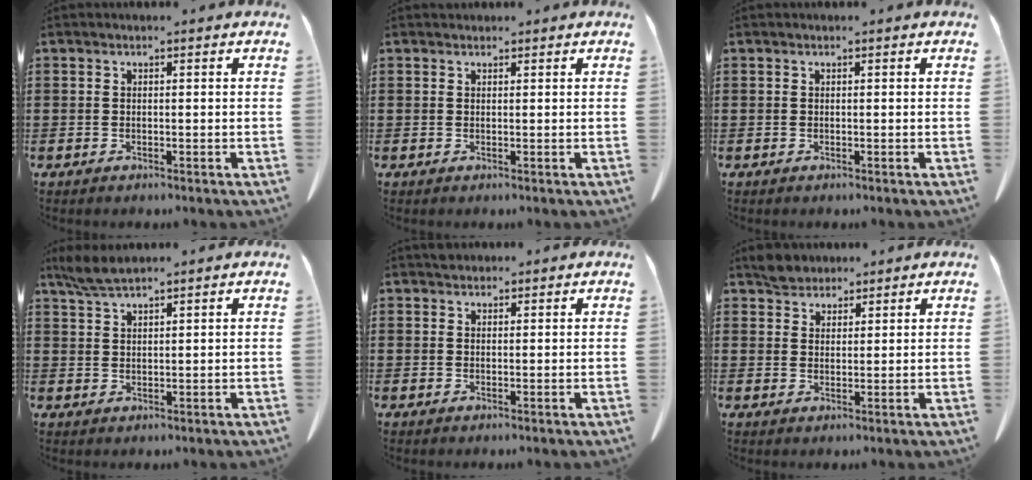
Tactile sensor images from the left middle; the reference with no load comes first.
{"total": 0.7, "force": [0.6, 0.2, 0.0], "torque": [-0.002, -0.002, 0.013]}
{"total": 0.0}
{"total": 3.5, "force": [2.9, 0.4, 2.0], "torque": [-0.047, -0.004, 0.056]}
{"total": 1.3, "force": [1.2, 0.5, 0.1], "torque": [-0.005, -0.001, 0.025]}
{"total": 3.1, "force": [2.8, 1.3, 0.3], "torque": [-0.015, 0.004, 0.056]}